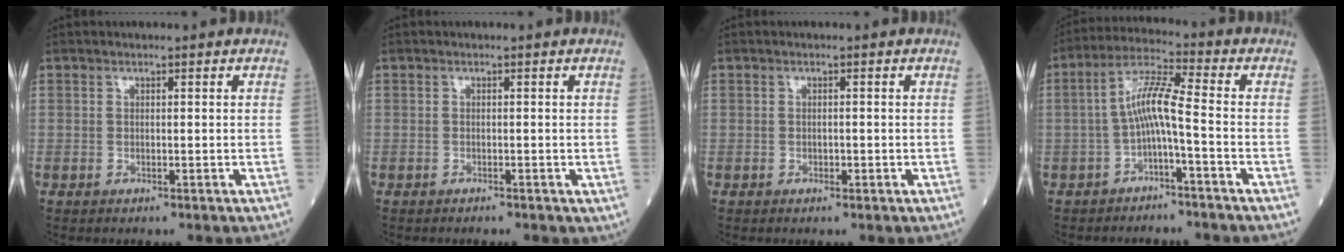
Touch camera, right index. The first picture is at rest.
{"total": 0.8, "force": [-0.5, 0.4, 0.5], "torque": [-0.010, -0.001, -0.002]}
{"total": 0.6, "force": [-0.2, 0.4, 0.4], "torque": [-0.008, 0.002, 0.000]}
{"total": 6.4, "force": [-1.5, 0.3, 6.2], "torque": [-0.122, 0.027, -0.028]}